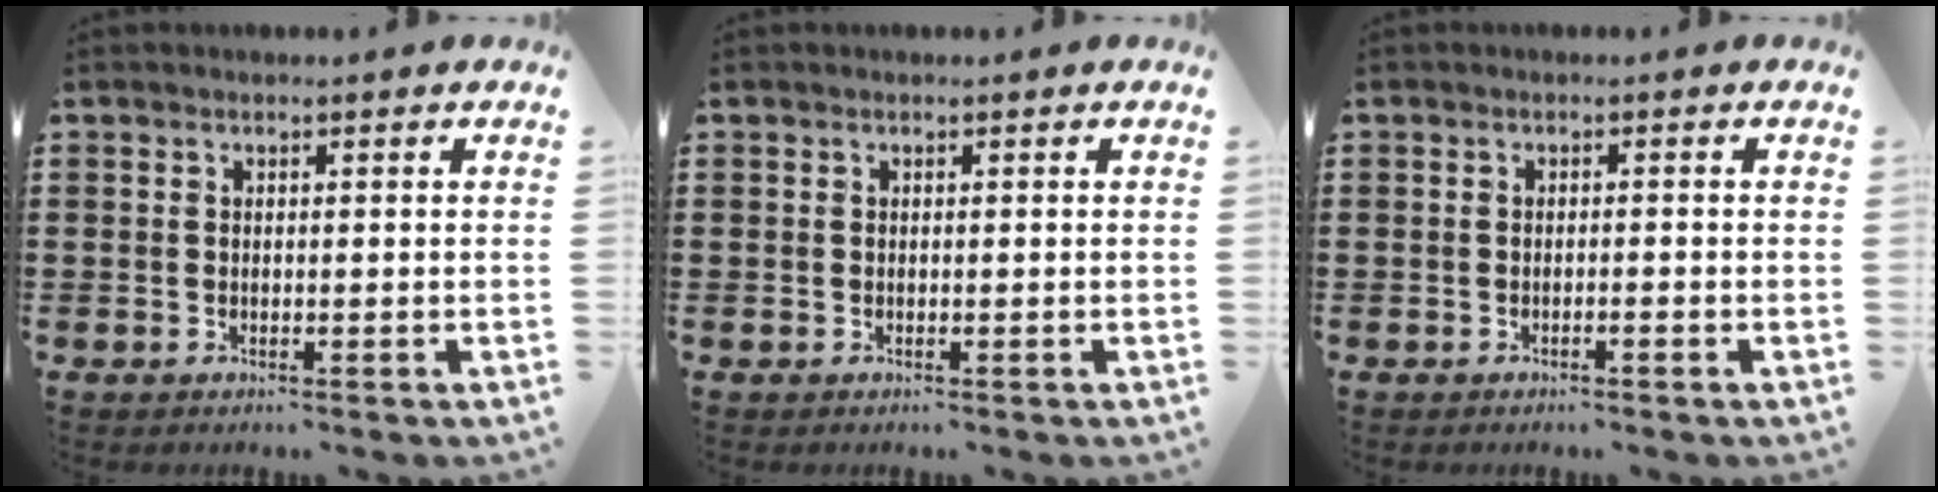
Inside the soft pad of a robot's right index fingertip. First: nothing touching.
{"total": 0.0}
{"total": 0.6, "force": [-0.6, 0.0, 0.3], "torque": [-0.007, -0.002, -0.010]}